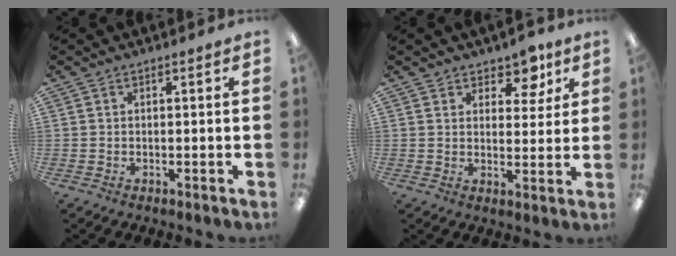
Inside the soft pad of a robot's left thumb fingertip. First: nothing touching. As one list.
[{"total": 6.5, "force": [4.5, 3.9, 2.5], "torque": [-0.027, -0.023, 0.077]}]